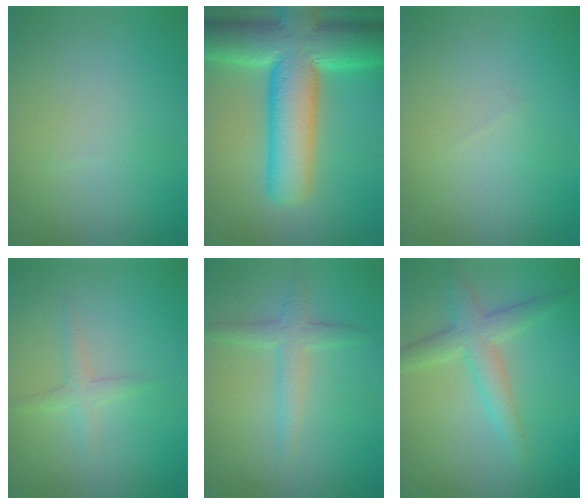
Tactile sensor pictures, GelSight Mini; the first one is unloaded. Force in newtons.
{"total": 13.4, "press": 13.4, "slide": 0.7}
{"total": 0.0}
{"total": 1.5, "press": 1.5, "slide": 0.1}
{"total": 2.4, "press": 2.4, "slide": 0.2}
{"total": 3.7, "press": 3.7, "slide": 0.0}